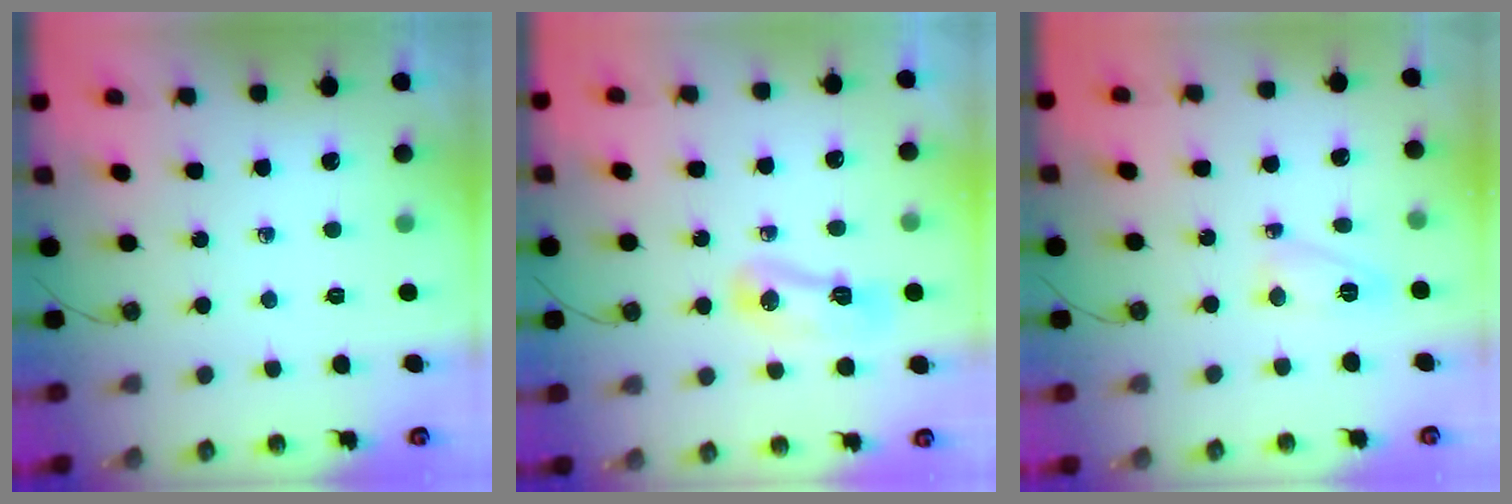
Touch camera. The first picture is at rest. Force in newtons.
{"total": 7.8, "press": 7.8, "slide": 1.1}
{"total": 4.9, "press": 4.9, "slide": 0.5}